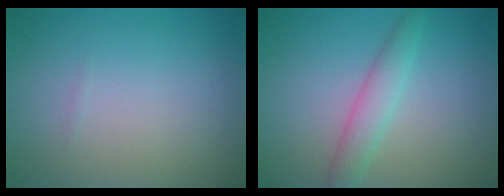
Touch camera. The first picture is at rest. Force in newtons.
{"total": 2.6, "press": 2.6, "slide": 0.1}